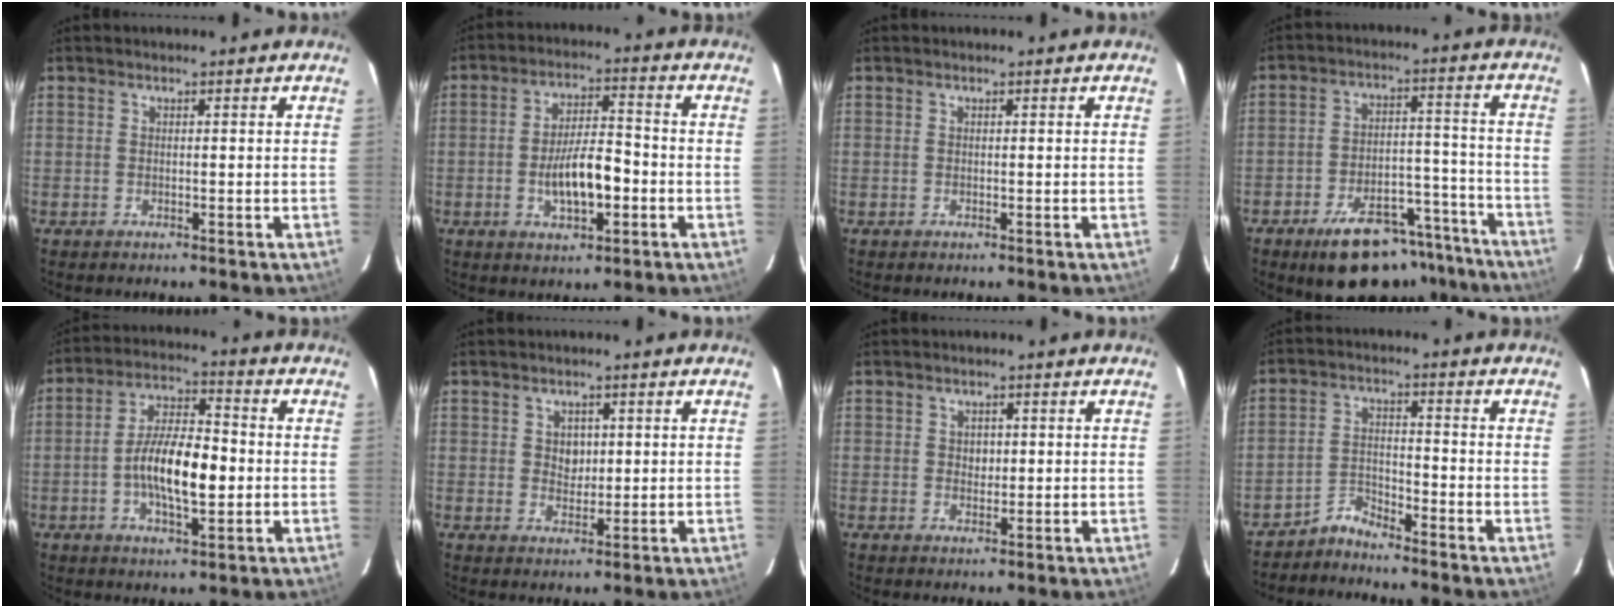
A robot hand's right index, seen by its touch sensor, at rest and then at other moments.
{"total": 9.2, "force": [-2.6, 3.3, 8.2], "torque": [-0.153, 0.006, -0.038]}
{"total": 0.0}
{"total": 18.4, "force": [-14.4, 7.7, 8.4], "torque": [-0.136, 0.037, -0.180]}
{"total": 11.6, "force": [-1.8, 4.2, 10.7], "torque": [-0.203, 0.007, -0.034]}
{"total": 3.0, "force": [0.7, 2.5, 1.4], "torque": [-0.019, 0.005, 0.012]}
{"total": 1.7, "force": [0.3, 1.5, 0.6], "torque": [-0.007, 0.005, 0.005]}
{"total": 3.8, "force": [-3.7, 0.6, 0.2], "torque": [-0.003, 0.011, -0.073]}